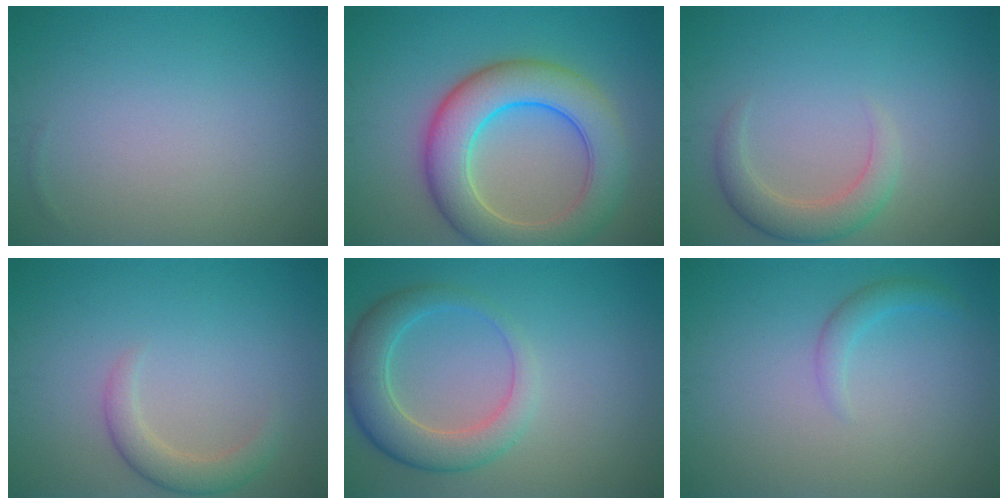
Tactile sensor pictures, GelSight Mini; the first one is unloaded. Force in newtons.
{"total": 8.7, "press": 8.7, "slide": 0.5}
{"total": 3.1, "press": 3.0, "slide": 0.3}
{"total": 2.5, "press": 2.5, "slide": 0.2}
{"total": 5.0, "press": 5.0, "slide": 0.5}
{"total": 1.5, "press": 1.5, "slide": 0.0}